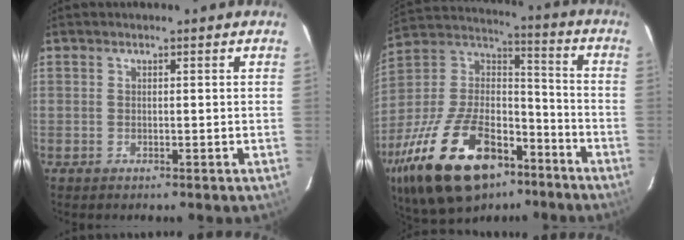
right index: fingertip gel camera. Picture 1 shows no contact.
{"total": 30.2, "force": [-18.0, 14.9, 19.1], "torque": [-0.386, 0.001, -0.289]}